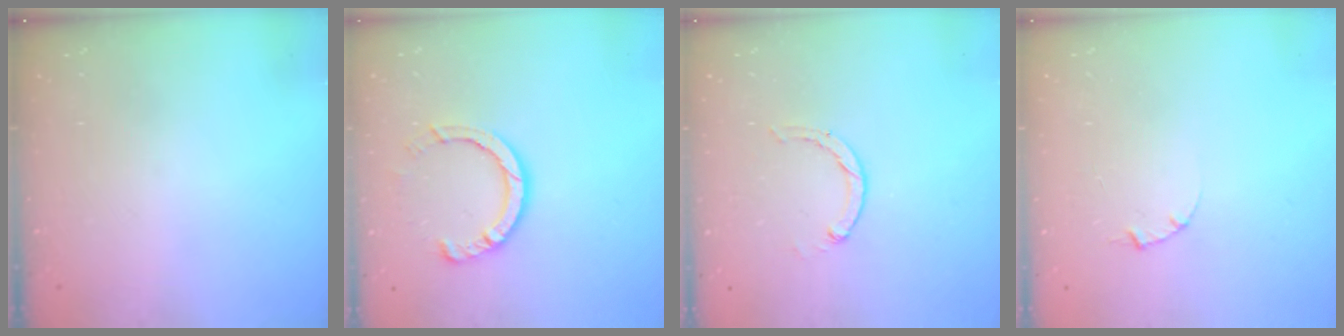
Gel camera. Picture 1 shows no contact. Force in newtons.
{"total": 8.0, "press": 8.0, "slide": 0.8}
{"total": 0.8, "press": 0.8, "slide": 0.2}
{"total": 1.0, "press": 1.0, "slide": 0.3}